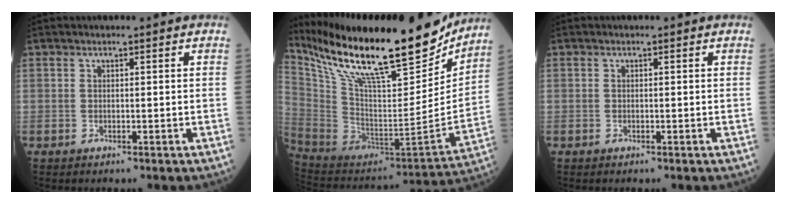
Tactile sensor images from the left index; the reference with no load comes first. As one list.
[{"total": 29.7, "force": [23.8, 5.4, 17.1], "torque": [-0.304, -0.031, 0.377]}, {"total": 0.0}]